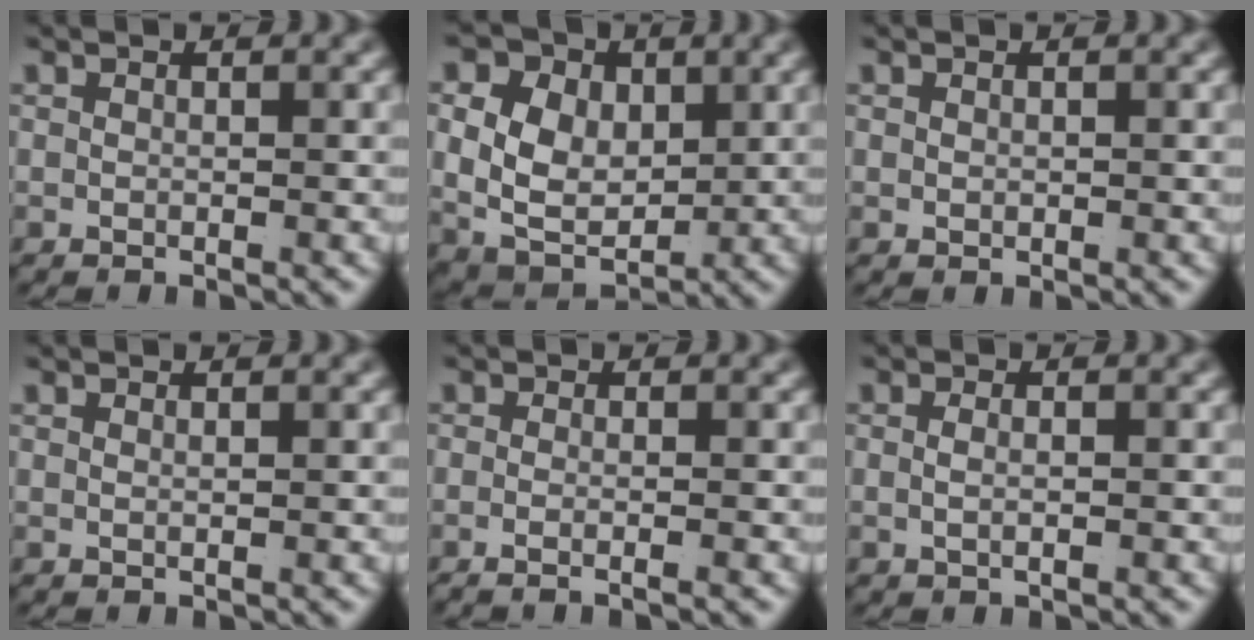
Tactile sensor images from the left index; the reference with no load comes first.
{"total": 11.6, "force": [0.7, 9.6, 6.5], "torque": [-0.138, -0.030, 0.012]}
{"total": 0.0}
{"total": 0.6, "force": [0.3, -0.5, 0.2], "torque": [-0.002, -0.005, 0.010]}
{"total": 1.6, "force": [-1.2, -0.1, 1.0], "torque": [-0.031, -0.011, -0.017]}
{"total": 1.0, "force": [-0.4, -0.1, 0.9], "torque": [-0.024, -0.010, -0.001]}